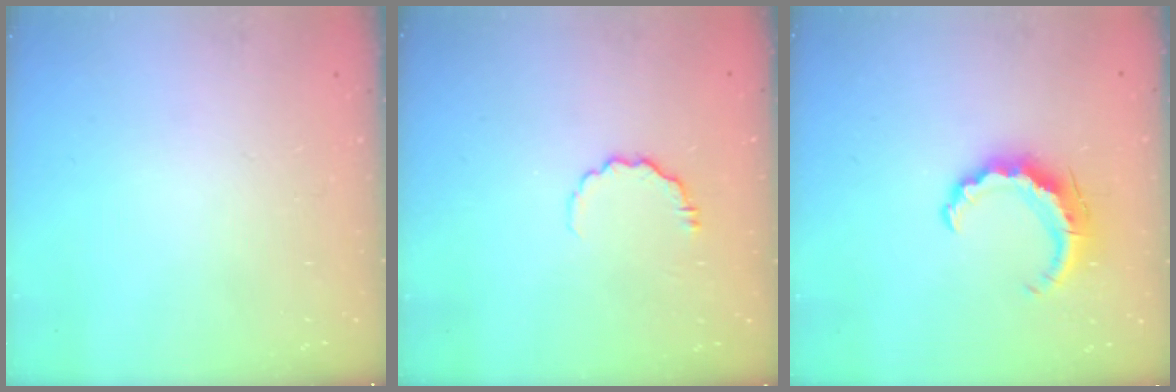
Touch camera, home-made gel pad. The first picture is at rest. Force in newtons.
{"total": 5.5, "press": 5.3, "slide": 1.5}
{"total": 8.5, "press": 8.4, "slide": 0.3}